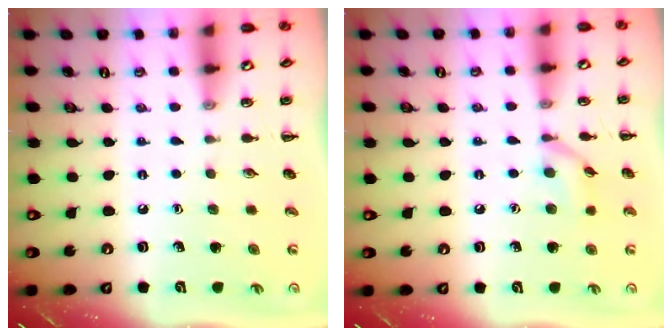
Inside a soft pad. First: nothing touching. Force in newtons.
{"total": 7.8, "press": 7.8, "slide": 0.8}